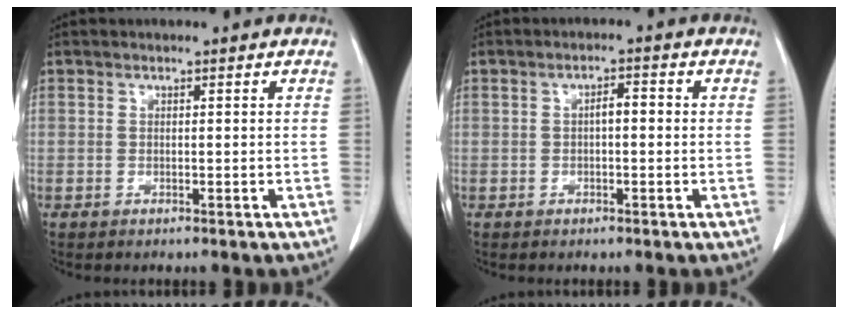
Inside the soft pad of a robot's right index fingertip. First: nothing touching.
{"total": 2.2, "force": [0.0, 0.7, 2.1], "torque": [-0.032, 0.008, -0.002]}